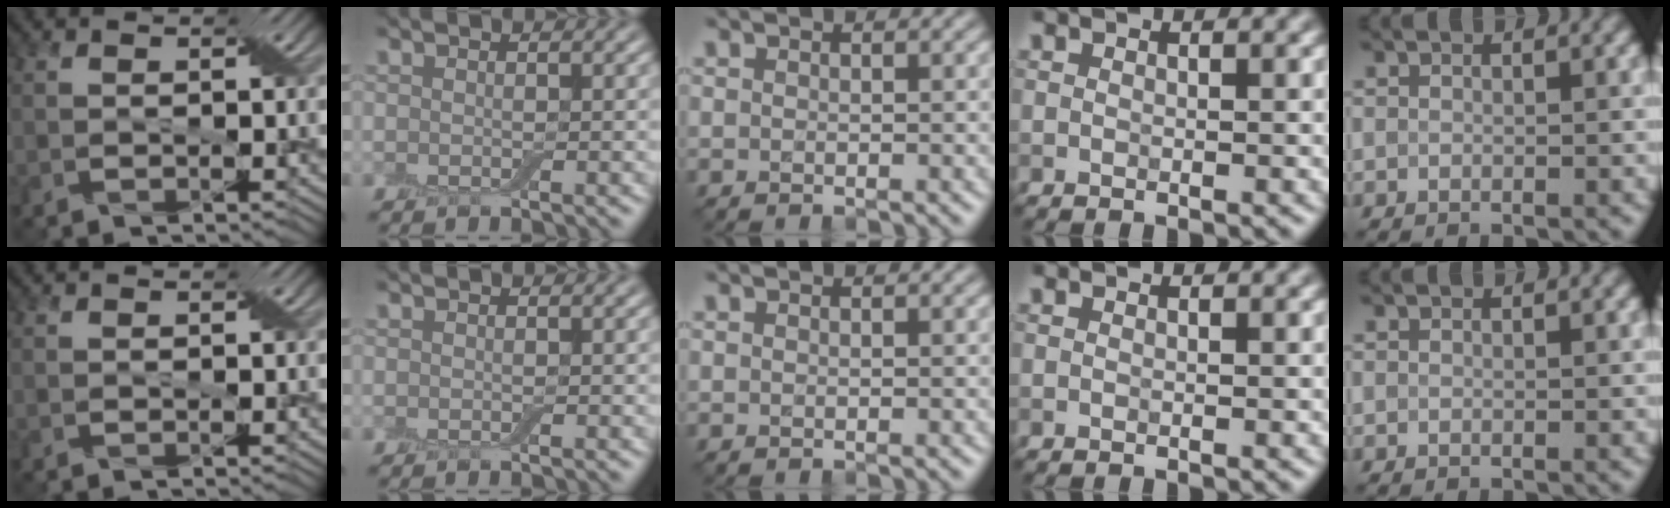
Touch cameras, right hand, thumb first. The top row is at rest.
{}